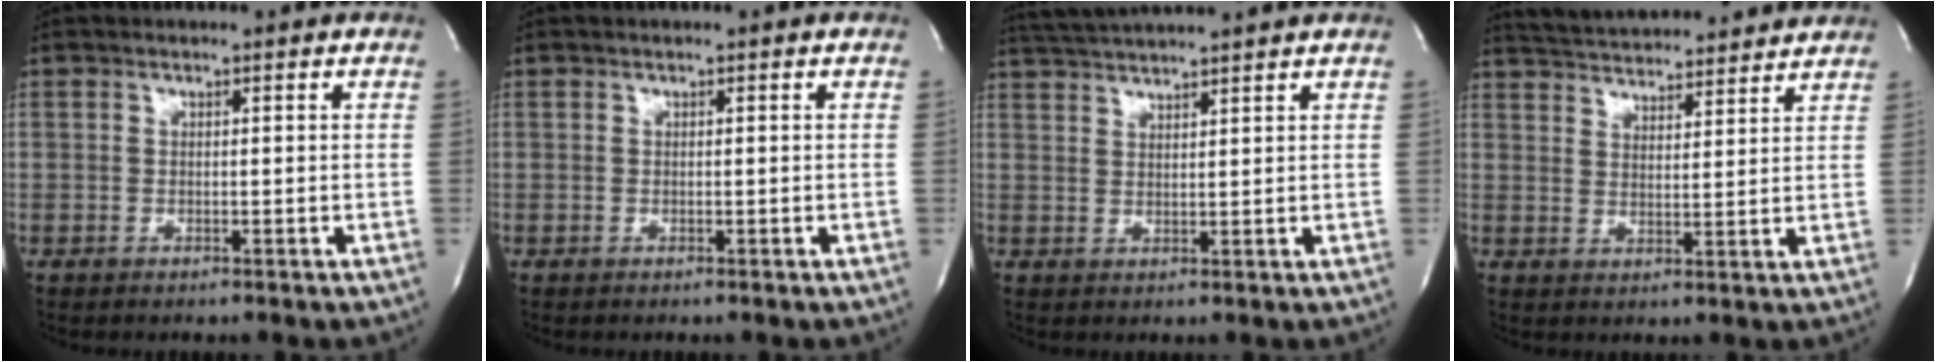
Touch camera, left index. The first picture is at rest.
{"total": 0.0}
{"total": 7.0, "force": [6.5, -1.3, 2.3], "torque": [-0.047, 0.021, 0.108]}
{"total": 14.6, "force": [13.7, 2.0, 4.5], "torque": [-0.080, 0.023, 0.200]}